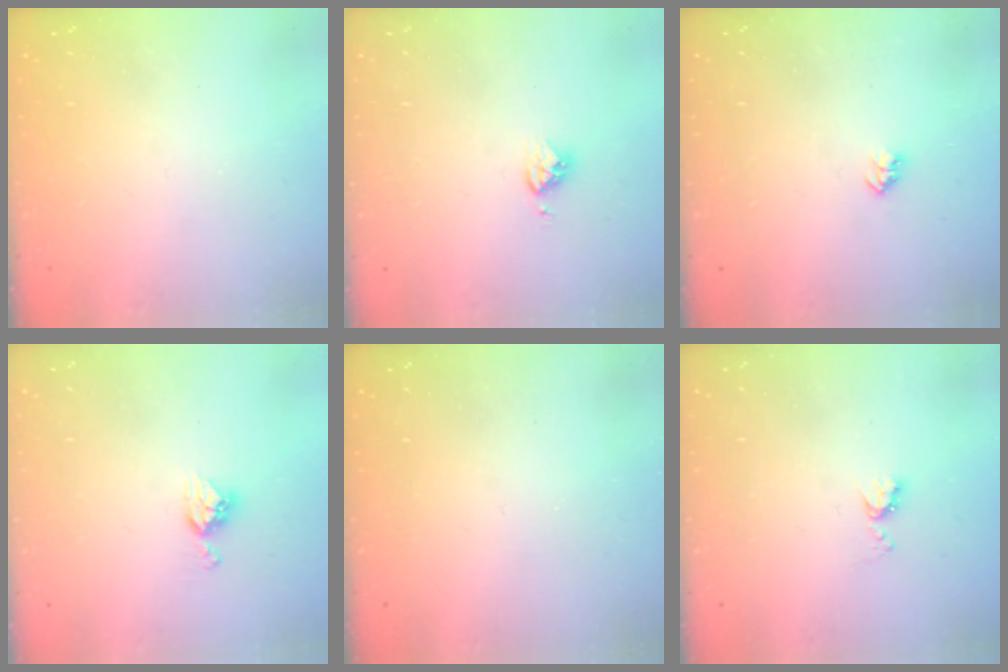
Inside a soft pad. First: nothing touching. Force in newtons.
{"total": 3.9, "press": 3.8, "slide": 0.4}
{"total": 2.6, "press": 2.6, "slide": 0.4}
{"total": 6.5, "press": 6.5, "slide": 0.4}
{"total": 0.0}
{"total": 5.1, "press": 5.1, "slide": 0.5}